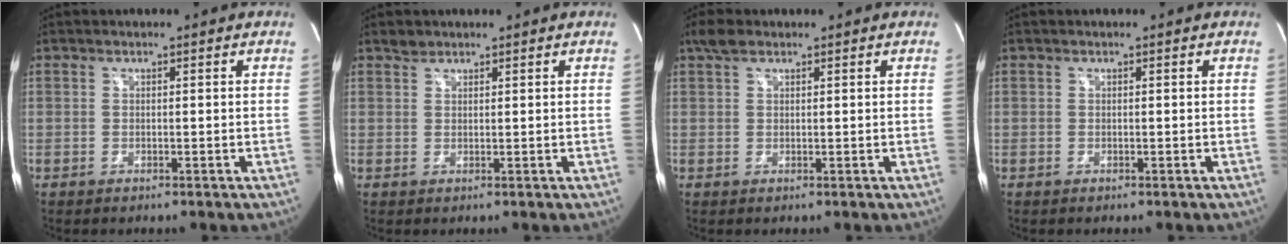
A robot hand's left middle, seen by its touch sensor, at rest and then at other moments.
{"total": 1.2, "force": [1.1, 0.5, 0.1], "torque": [-0.002, 0.004, 0.020]}
{"total": 2.3, "force": [1.7, 1.0, 1.1], "torque": [-0.027, 0.015, 0.034]}
{"total": 0.0}